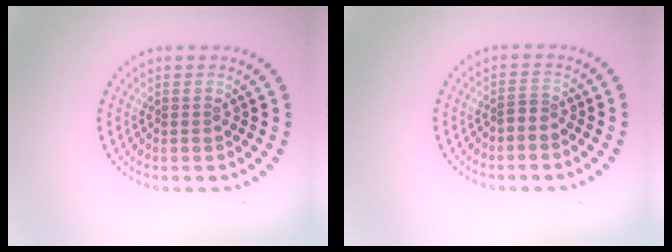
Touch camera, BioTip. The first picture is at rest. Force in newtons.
{"total": 0.8, "press": 0.6, "slide": 0.6}